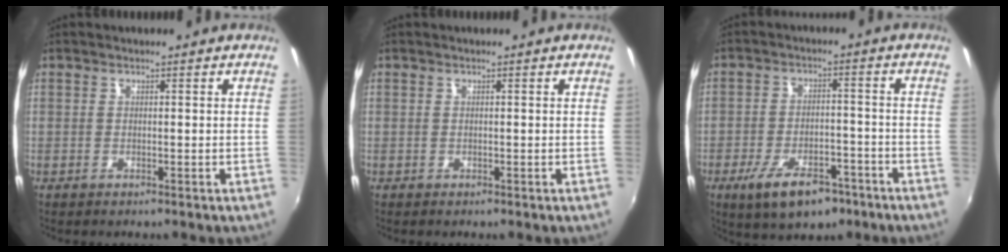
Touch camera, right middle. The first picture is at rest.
{"total": 0.0}
{"total": 11.2, "force": [-6.9, 5.2, 7.2], "torque": [-0.150, -0.012, -0.107]}